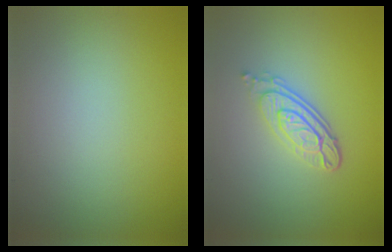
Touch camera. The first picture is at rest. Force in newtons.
{"total": 4.2, "press": 3.0, "slide": 3.0}